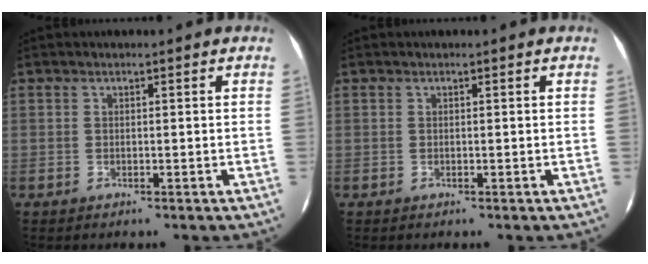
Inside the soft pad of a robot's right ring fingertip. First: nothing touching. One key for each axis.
{"total": 0.0}